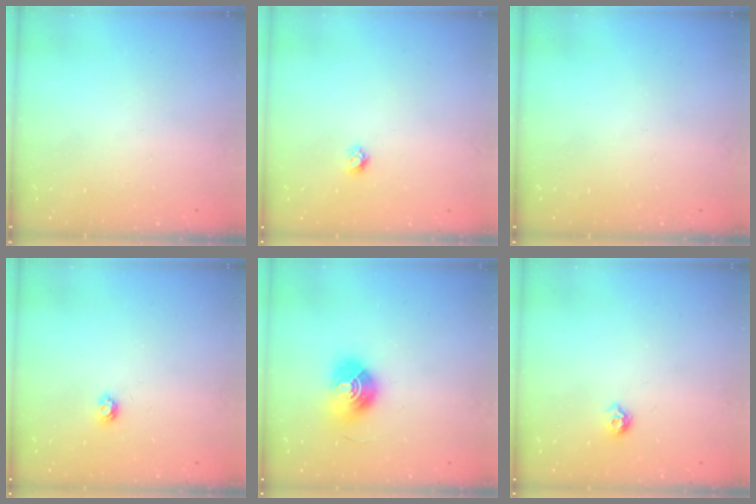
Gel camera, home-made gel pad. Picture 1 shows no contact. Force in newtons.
{"total": 3.7, "press": 3.7, "slide": 0.2}
{"total": 0.0}
{"total": 4.2, "press": 4.2, "slide": 0.5}
{"total": 10.4, "press": 10.4, "slide": 0.3}
{"total": 5.1, "press": 5.0, "slide": 0.9}